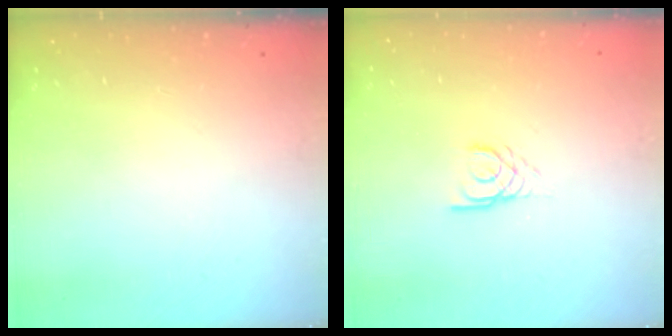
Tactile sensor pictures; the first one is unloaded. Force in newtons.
{"total": 1.3, "press": 1.3, "slide": 0.2}